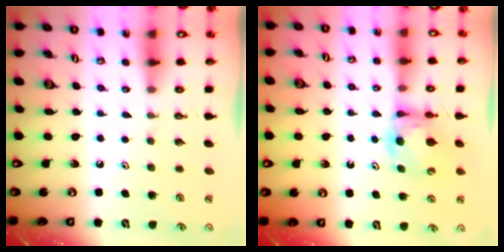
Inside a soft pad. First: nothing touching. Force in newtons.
{"total": 6.1, "press": 6.1, "slide": 0.5}